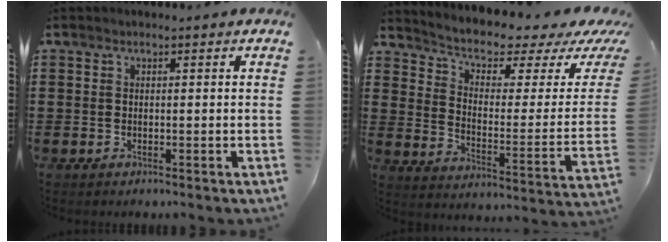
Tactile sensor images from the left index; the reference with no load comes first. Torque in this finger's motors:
{"motor_torque": [2.14, 0.00, 0.50, 0.10]}